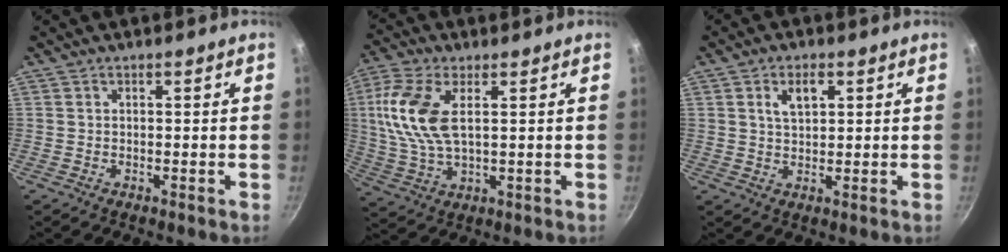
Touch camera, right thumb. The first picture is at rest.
{"total": 12.0, "force": [2.8, 5.8, 10.1], "torque": [-0.213, 0.002, 0.056]}
{"total": 4.7, "force": [1.7, 2.7, 3.5], "torque": [-0.048, -0.003, 0.031]}